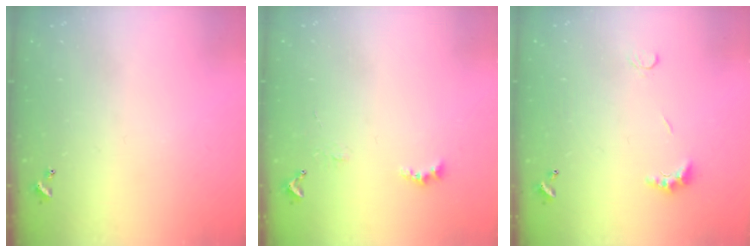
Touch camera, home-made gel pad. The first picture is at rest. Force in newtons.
{"total": 2.0, "press": 1.9, "slide": 0.6}
{"total": 3.1, "press": 3.0, "slide": 0.7}